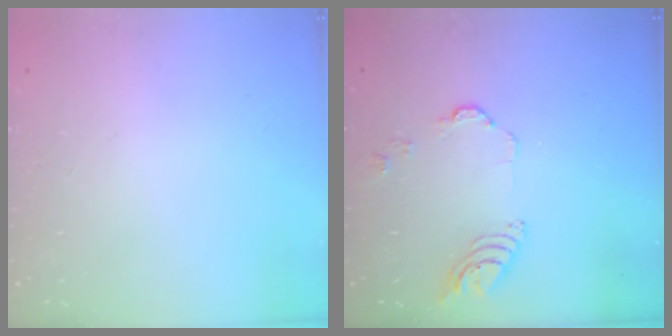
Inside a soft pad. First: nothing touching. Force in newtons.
{"total": 7.3, "press": 7.3, "slide": 0.6}